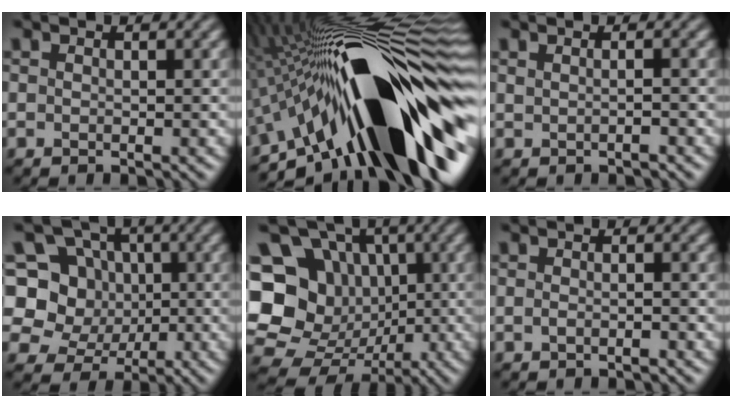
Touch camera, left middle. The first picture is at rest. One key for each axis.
{"total": 18.5, "fx": -2.3, "fy": 7.0, "fz": 17.0, "tx": -0.238, "ty": 0.023, "tz": -0.066}
{"total": 0.9, "fx": 0.0, "fy": 0.3, "fz": 0.8, "tx": -0.013, "ty": -0.002, "tz": -0.005}
{"total": 9.9, "fx": 0.2, "fy": 9.2, "fz": 3.7, "tx": -0.095, "ty": 0.036, "tz": -0.031}
{"total": 19.8, "fx": 0.0, "fy": 18.5, "fz": 7.1, "tx": -0.179, "ty": 0.016, "tz": -0.022}
{"total": 0.9, "fx": -0.5, "fy": 0.3, "fz": 0.7, "tx": -0.015, "ty": 0.000, "tz": -0.011}